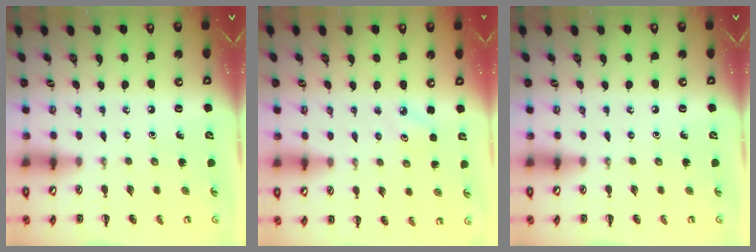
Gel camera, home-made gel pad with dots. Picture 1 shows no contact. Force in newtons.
{"total": 3.1, "press": 2.9, "slide": 0.9}
{"total": 0.0}